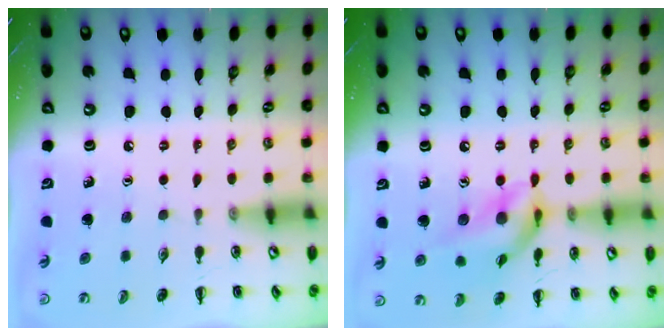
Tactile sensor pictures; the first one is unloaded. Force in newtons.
{"total": 13.4, "press": 13.2, "slide": 2.3}